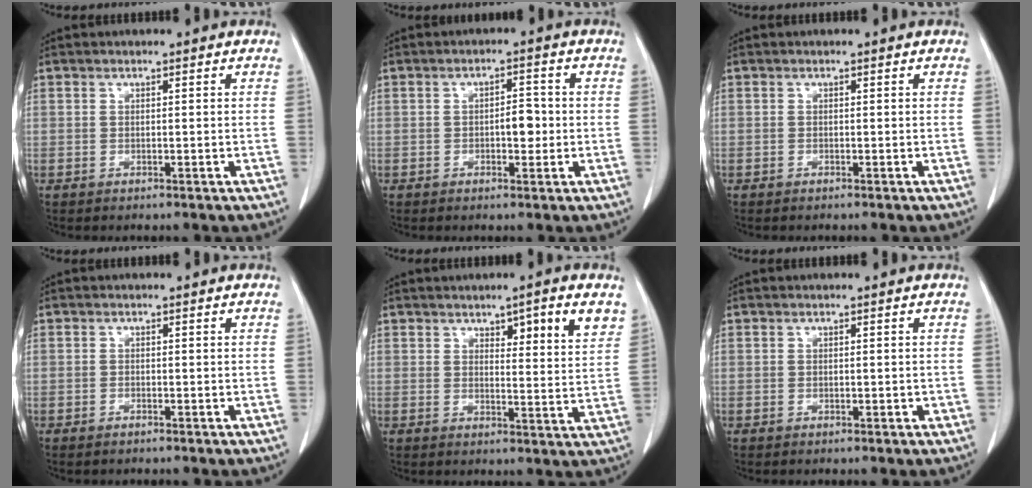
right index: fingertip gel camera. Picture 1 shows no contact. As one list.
[{"total": 3.2, "force": [-0.5, 1.5, 2.8], "torque": [-0.038, 0.005, -0.006]}, {"total": 0.0}, {"total": 0.8, "force": [-0.7, 0.2, 0.4], "torque": [-0.009, -0.001, -0.009]}, {"total": 7.4, "force": [4.3, 1.1, 5.9], "torque": [-0.076, -0.005, 0.059]}, {"total": 0.6, "force": [-0.2, 0.4, 0.4], "torque": [-0.005, 0.002, -0.003]}]